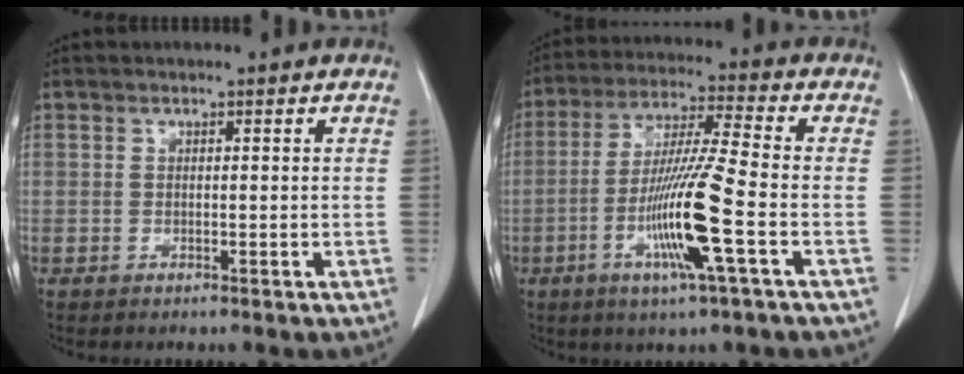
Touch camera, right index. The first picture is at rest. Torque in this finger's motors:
{"motor_torque": [1.60, -0.54, 0.81, 0.20]}